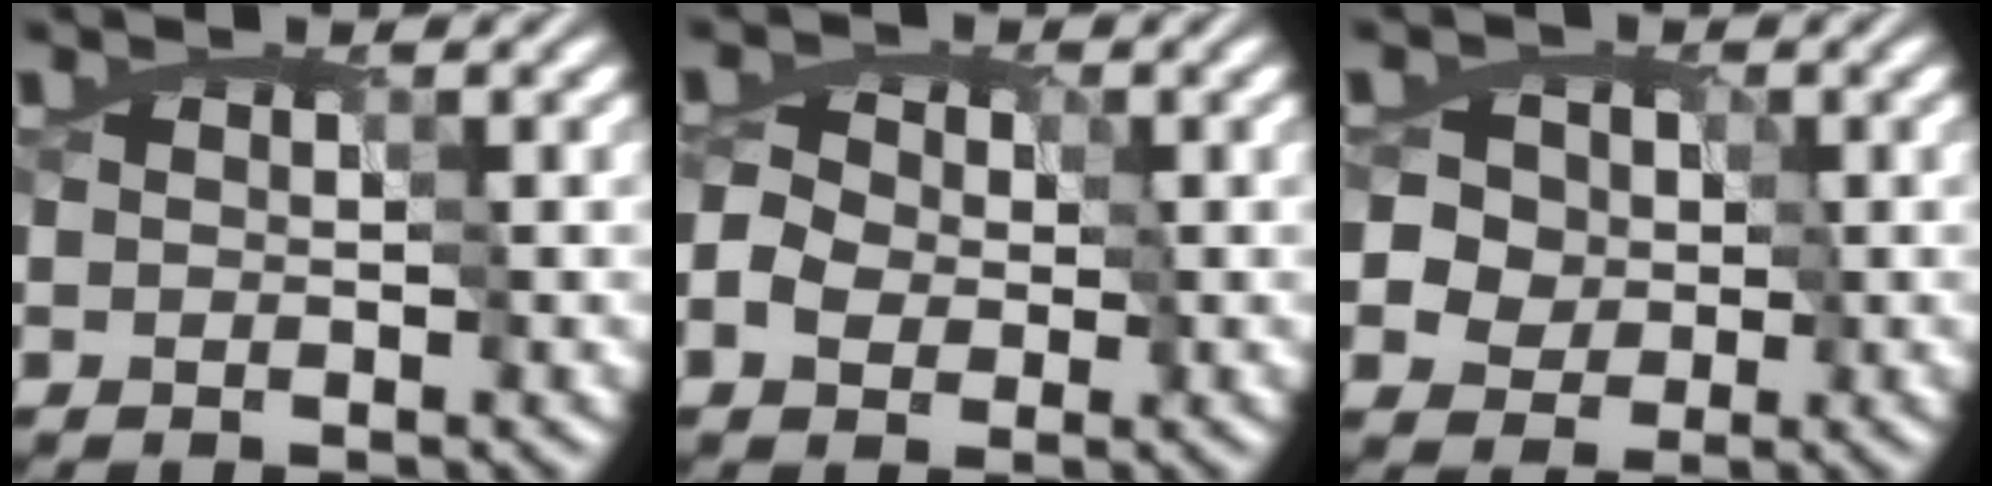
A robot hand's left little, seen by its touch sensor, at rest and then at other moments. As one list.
[{"total": 3.8, "force": [-1.7, 3.0, 1.6], "torque": [-0.017, 0.015, -0.036]}, {"total": 5.7, "force": [0.6, 5.1, 2.6], "torque": [-0.026, 0.018, -0.004]}]